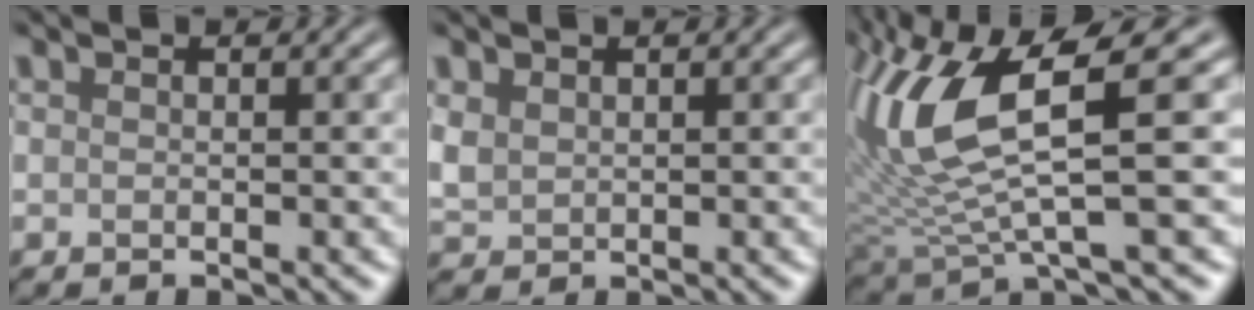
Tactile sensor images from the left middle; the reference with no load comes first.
{"total": 1.8, "force": [0.7, 1.4, 0.8], "torque": [-0.024, -0.001, 0.017]}
{"total": 10.4, "force": [2.7, 3.0, 9.6], "torque": [-0.210, -0.006, 0.055]}